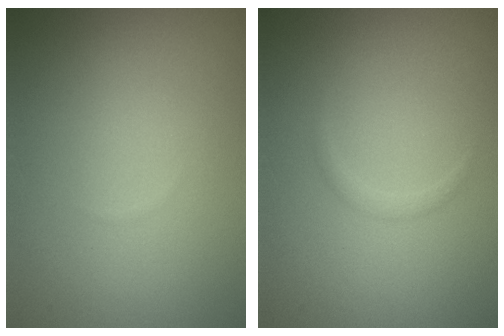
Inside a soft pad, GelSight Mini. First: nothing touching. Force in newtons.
{"total": 0.7, "press": 0.7, "slide": 0.0}